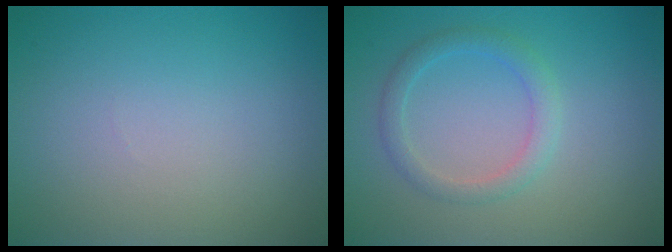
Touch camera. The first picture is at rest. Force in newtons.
{"total": 2.1, "press": 2.1, "slide": 0.1}